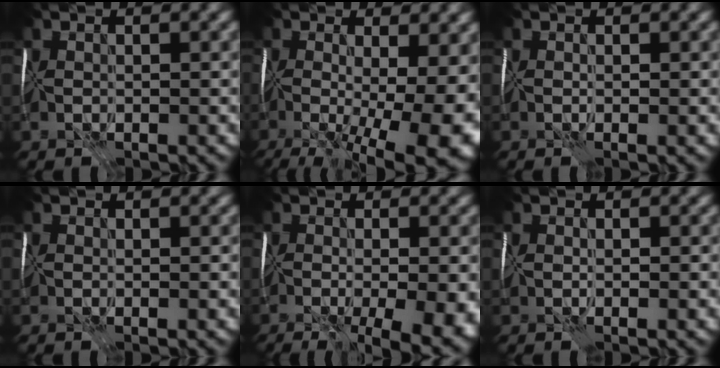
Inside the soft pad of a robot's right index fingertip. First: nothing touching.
{"total": 14.7, "force": [-2.3, 5.7, 13.3], "torque": [-0.183, -0.036, -0.006]}
{"total": 0.7, "force": [0.1, 0.0, 0.7], "torque": [-0.006, 0.001, -0.001]}
{"total": 1.1, "force": [0.5, 0.4, 0.8], "torque": [-0.013, 0.006, 0.008]}
{"total": 10.0, "force": [-3.3, 3.7, 8.7], "torque": [-0.130, -0.031, -0.022]}
{"total": 1.0, "force": [0.0, 0.3, 0.9], "torque": [-0.015, -0.001, 0.003]}